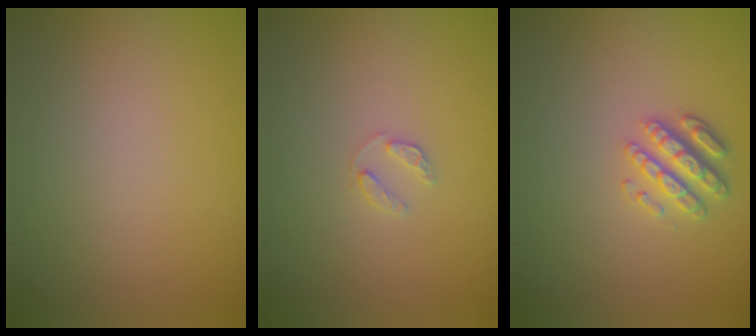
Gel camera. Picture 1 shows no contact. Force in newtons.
{"total": 1.1, "press": 1.1, "slide": 0.2}
{"total": 2.8, "press": 2.7, "slide": 0.8}